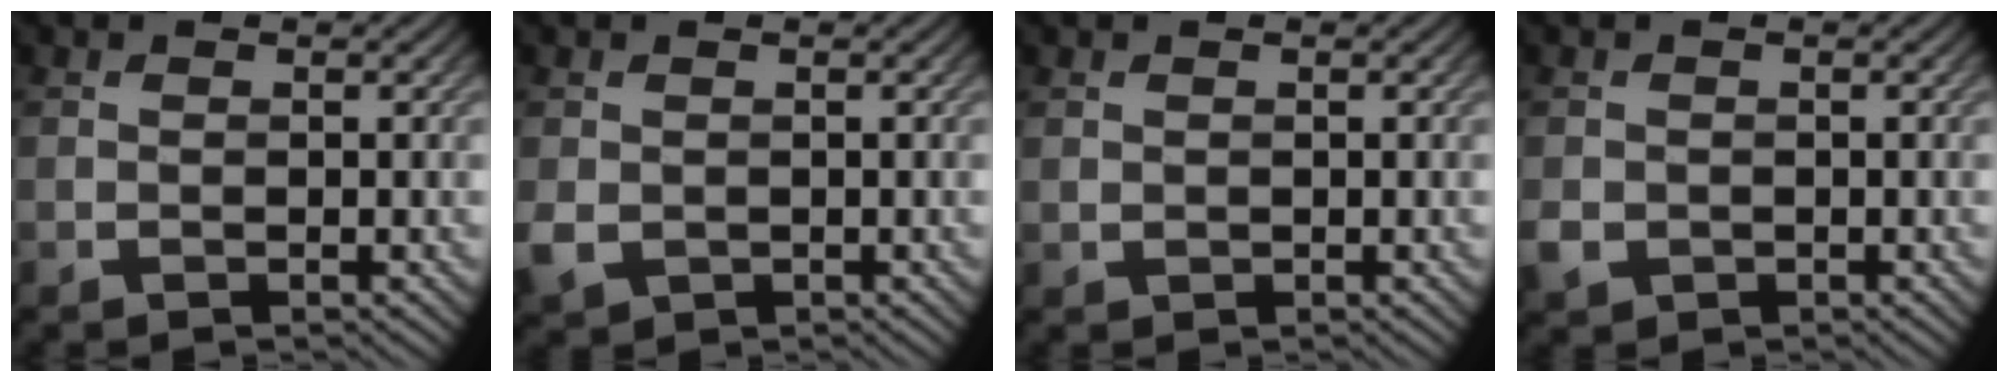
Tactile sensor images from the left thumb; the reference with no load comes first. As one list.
[{"total": 2.6, "force": [-0.3, 2.2, 1.4], "torque": [-0.040, -0.008, -0.006]}, {"total": 0.6, "force": [0.4, 0.4, 0.1], "torque": [-0.004, -0.001, 0.011]}, {"total": 2.2, "force": [-0.7, 1.9, 1.0], "torque": [-0.027, -0.008, -0.017]}]